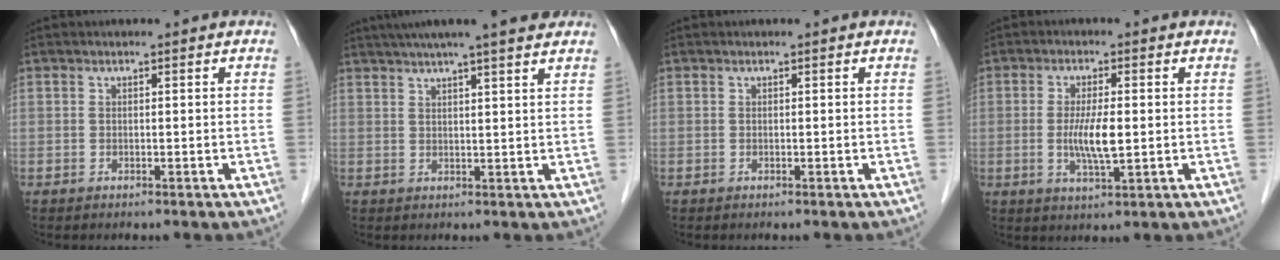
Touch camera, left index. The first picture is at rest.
{"total": 16.6, "force": [14.4, 0.3, 8.2], "torque": [-0.136, 0.019, 0.197]}
{"total": 0.0}
{"total": 5.4, "force": [-0.3, 0.8, 5.4], "torque": [-0.109, -0.010, -0.005]}